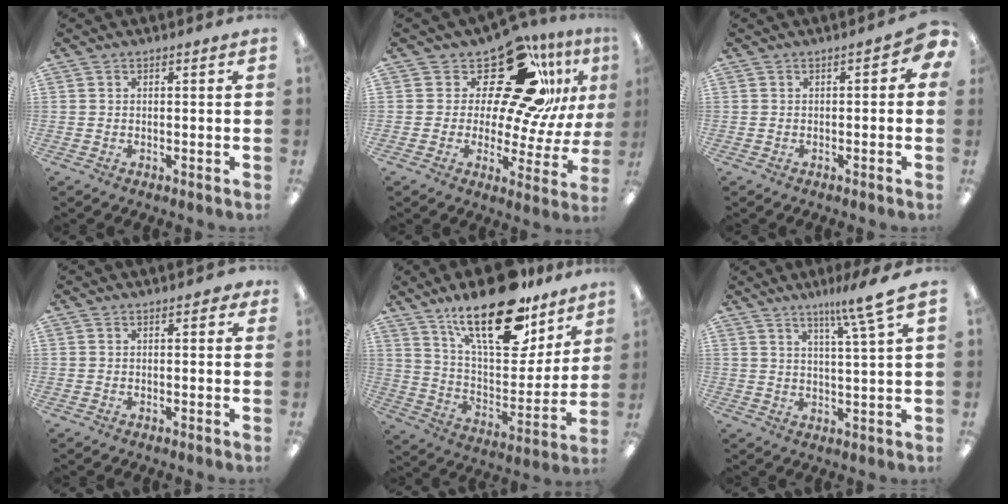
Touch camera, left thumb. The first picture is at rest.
{"total": 21.1, "force": [13.5, 9.6, 13.1], "torque": [-0.198, -0.090, 0.229]}
{"total": 2.7, "force": [-0.3, 1.7, 2.1], "torque": [-0.031, 0.005, -0.006]}
{"total": 0.7, "force": [0.0, 0.6, 0.3], "torque": [-0.009, 0.002, -0.001]}
{"total": 24.3, "force": [16.6, 9.6, 14.9], "torque": [-0.231, -0.101, 0.281]}
{"total": 8.0, "force": [5.7, -0.6, 5.6], "torque": [-0.092, -0.033, 0.088]}